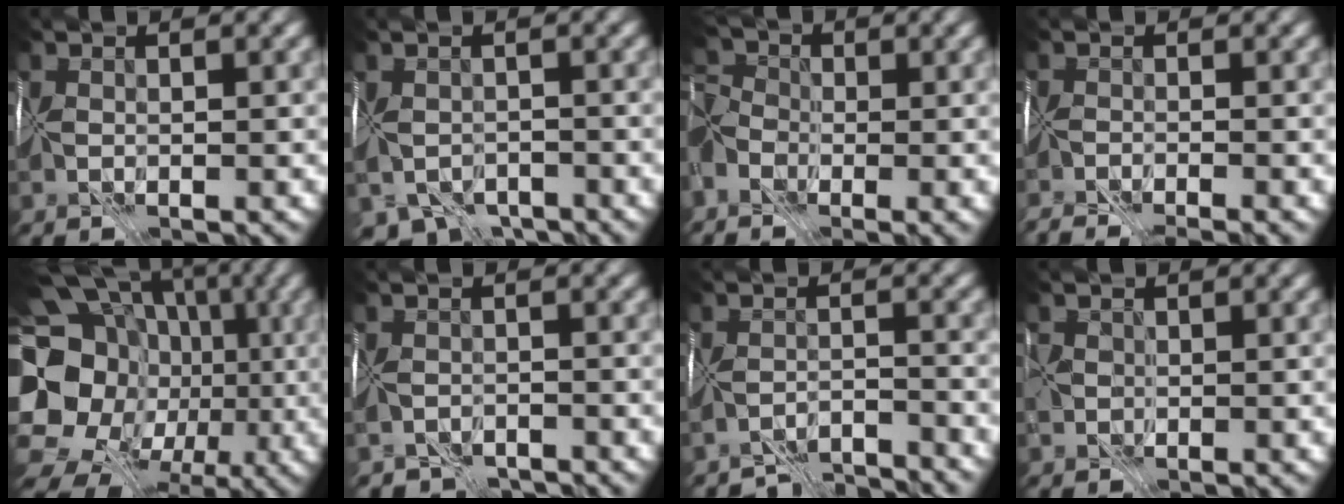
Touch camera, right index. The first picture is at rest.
{"total": 6.6, "force": [-4.9, 3.6, 2.6], "torque": [-0.041, -0.021, -0.068]}
{"total": 7.2, "force": [-3.0, 4.5, 4.7], "torque": [-0.102, -0.007, -0.041]}
{"total": 6.3, "force": [-5.5, 1.6, 2.6], "torque": [-0.042, -0.018, -0.073]}
{"total": 19.7, "force": [-2.9, 17.1, 9.2], "torque": [-0.164, -0.020, -0.063]}
{"total": 3.2, "force": [-3.0, 1.1, 0.2], "torque": [0.003, -0.003, -0.049]}
{"total": 5.9, "force": [-5.9, 0.4, 0.7], "torque": [-0.010, -0.009, -0.089]}
{"total": 0.7, "force": [0.2, 0.5, -0.4], "torque": [0.011, 0.001, 0.003]}